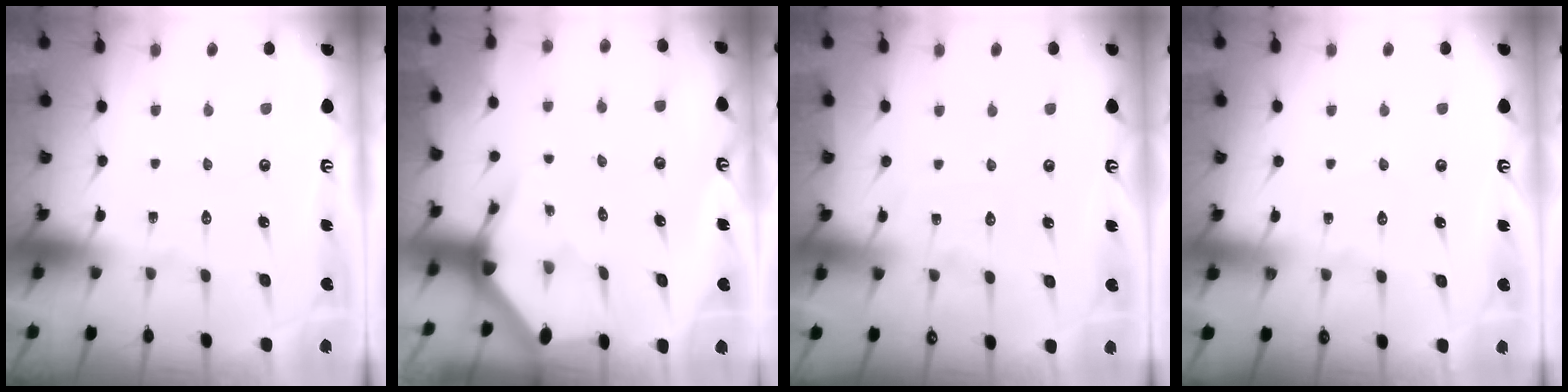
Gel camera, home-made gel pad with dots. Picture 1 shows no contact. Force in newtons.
{"total": 2.9, "press": 2.9, "slide": 0.2}
{"total": 5.1, "press": 5.1, "slide": 0.6}
{"total": 2.9, "press": 2.9, "slide": 0.4}